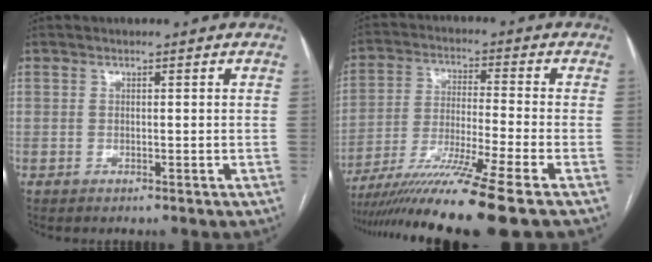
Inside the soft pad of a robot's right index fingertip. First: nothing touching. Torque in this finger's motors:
{"motor_torque": [1.08, -1.06, 0.85, 0.21]}